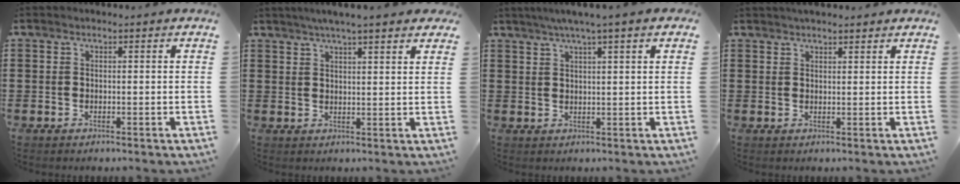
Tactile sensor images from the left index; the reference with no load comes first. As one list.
[{"total": 3.9, "force": [3.4, -0.1, 1.9], "torque": [-0.048, -0.003, 0.059]}, {"total": 3.3, "force": [2.3, -0.4, 2.3], "torque": [-0.051, 0.001, 0.040]}, {"total": 1.7, "force": [1.7, 0.3, 0.3], "torque": [-0.010, 0.005, 0.032]}]